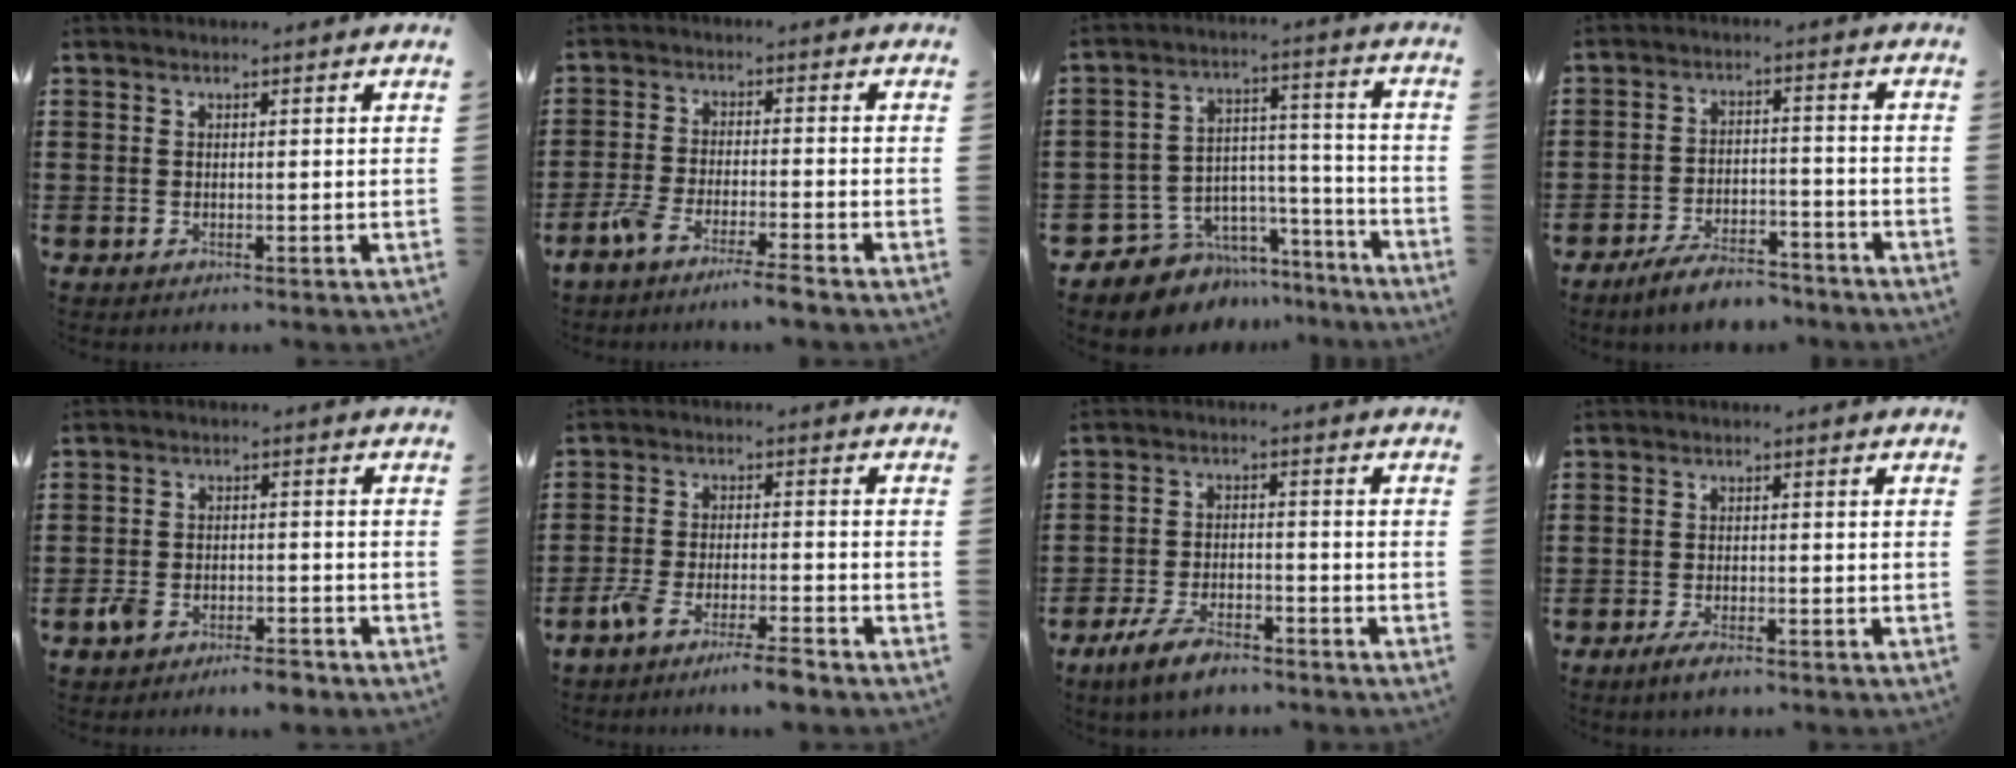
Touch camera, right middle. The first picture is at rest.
{"total": 4.9, "force": [-4.2, 0.0, 2.5], "torque": [-0.062, -0.012, -0.084]}
{"total": 7.3, "force": [-6.2, 3.9, -0.3], "torque": [-0.005, 0.013, -0.117]}
{"total": 6.1, "force": [-5.7, 1.2, 1.9], "torque": [-0.040, 0.007, -0.111]}
{"total": 4.0, "force": [-3.4, 1.3, 1.7], "torque": [-0.049, 0.003, -0.072]}
{"total": 5.6, "force": [-4.8, 0.2, 2.9], "torque": [-0.068, -0.009, -0.094]}
{"total": 6.3, "force": [-4.8, 2.2, 3.4], "torque": [-0.074, 0.006, -0.091]}
{"total": 2.2, "force": [-1.7, 0.6, 1.3], "torque": [-0.031, 0.001, -0.034]}